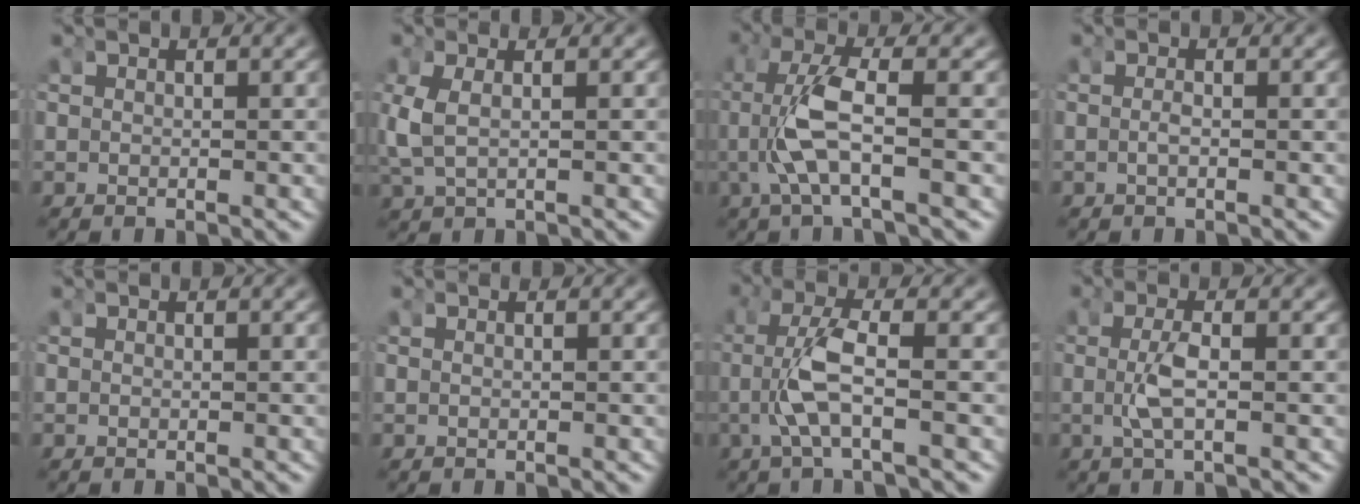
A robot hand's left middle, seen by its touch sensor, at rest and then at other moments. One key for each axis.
{"total": 2.7, "fx": 0.0, "fy": 1.5, "fz": 2.3, "tx": -0.071, "ty": -0.010, "tz": 0.014}
{"total": 4.6, "fx": -0.7, "fy": 0.8, "fz": 4.5, "tx": -0.106, "ty": -0.005, "tz": -0.006}
{"total": 0.9, "fx": -0.6, "fy": 0.1, "fz": 0.6, "tx": -0.016, "ty": -0.003, "tz": -0.010}
{"total": 0.0}
{"total": 0.0}
{"total": 3.9, "fx": -0.9, "fy": 0.5, "fz": 3.8, "tx": -0.091, "ty": -0.005, "tz": -0.010}
{"total": 2.4, "fx": -0.5, "fy": 0.1, "fz": 2.3, "tx": -0.057, "ty": -0.003, "tz": -0.004}